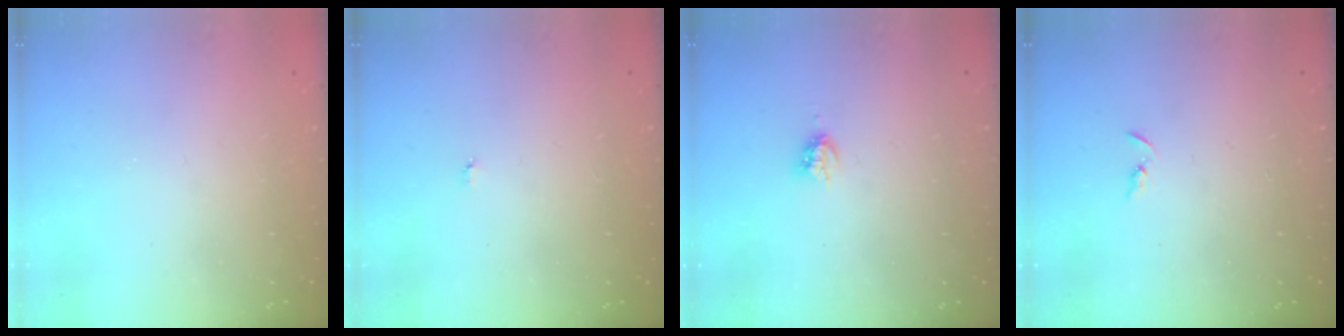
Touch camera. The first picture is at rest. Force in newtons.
{"total": 2.9, "press": 2.9, "slide": 0.3}
{"total": 4.0, "press": 4.0, "slide": 0.4}
{"total": 2.4, "press": 2.3, "slide": 0.2}